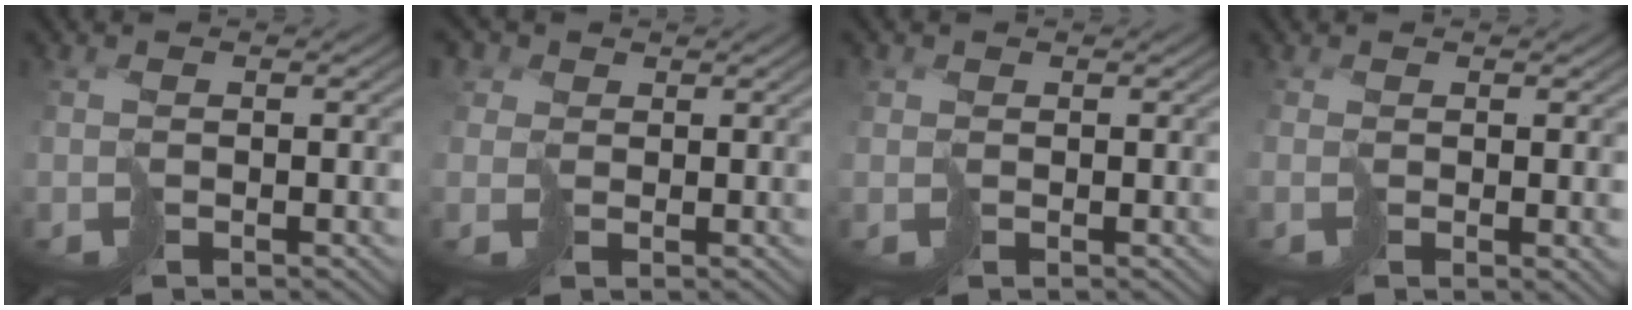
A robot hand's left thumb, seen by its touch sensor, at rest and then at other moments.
{"total": 2.7, "force": [1.2, 2.5, 0.2], "torque": [-0.029, 0.003, 0.013]}
{"total": 1.0, "force": [0.5, 0.8, -0.3], "torque": [0.003, -0.002, 0.006]}
{"total": 0.7, "force": [-0.1, -0.3, 0.6], "torque": [-0.004, -0.007, 0.006]}